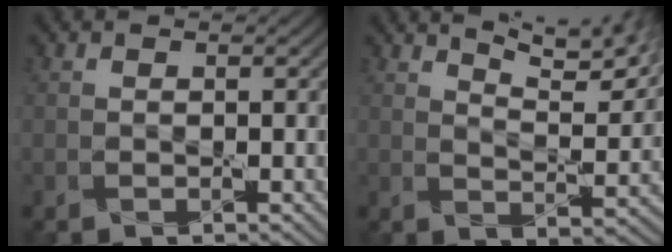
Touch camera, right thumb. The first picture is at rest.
{"total": 8.5, "force": [6.5, 1.7, 5.2], "torque": [-0.086, -0.010, 0.104]}